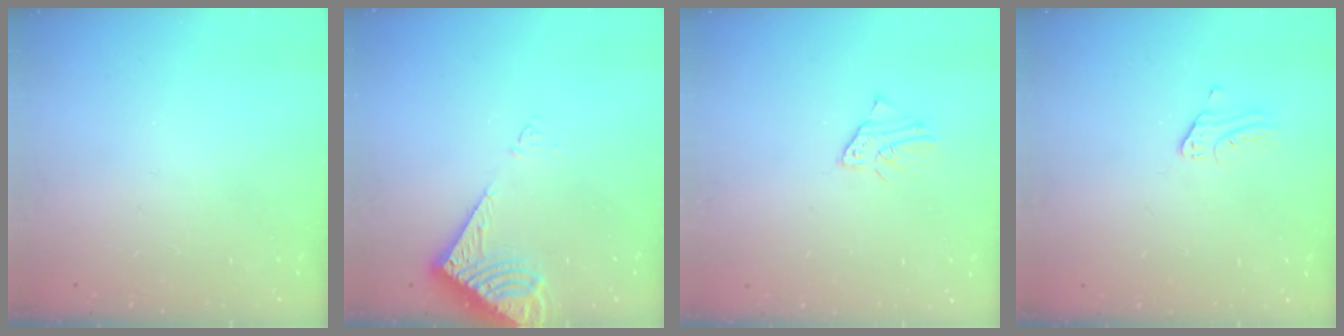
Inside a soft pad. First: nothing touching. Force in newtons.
{"total": 8.8, "press": 8.8, "slide": 0.9}
{"total": 2.3, "press": 2.3, "slide": 0.1}
{"total": 0.8, "press": 0.8, "slide": 0.1}